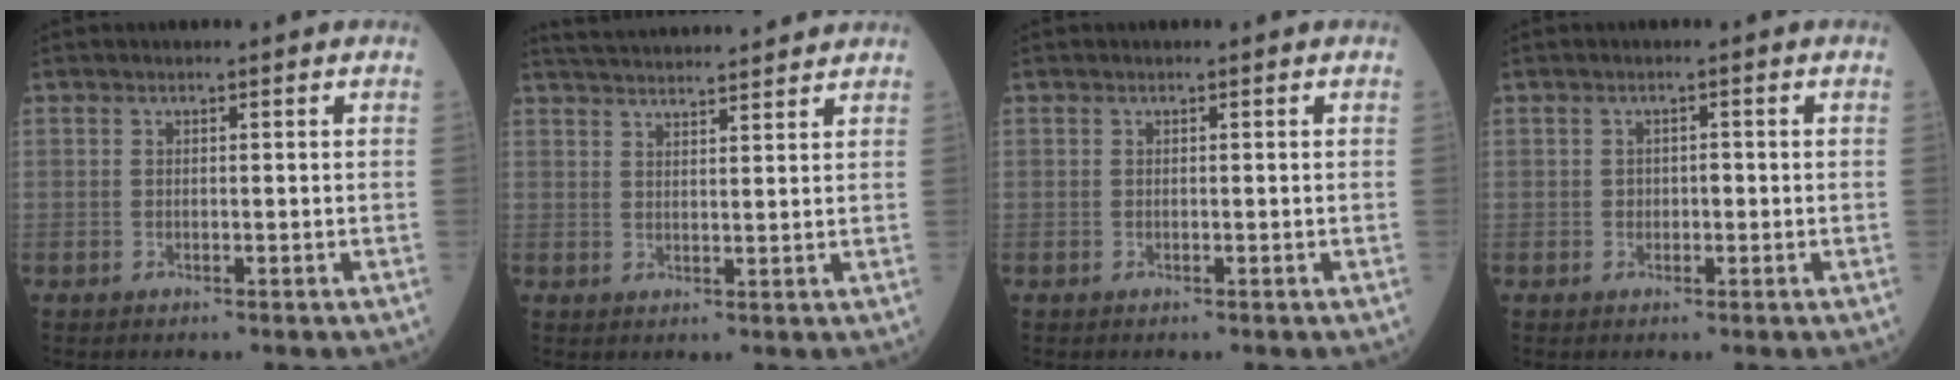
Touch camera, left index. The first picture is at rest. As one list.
[{"total": 13.0, "force": [12.2, 0.8, 4.3], "torque": [-0.078, 0.025, 0.177]}, {"total": 0.0}, {"total": 1.1, "force": [-0.2, 0.8, 0.8], "torque": [-0.011, 0.003, -0.002]}]